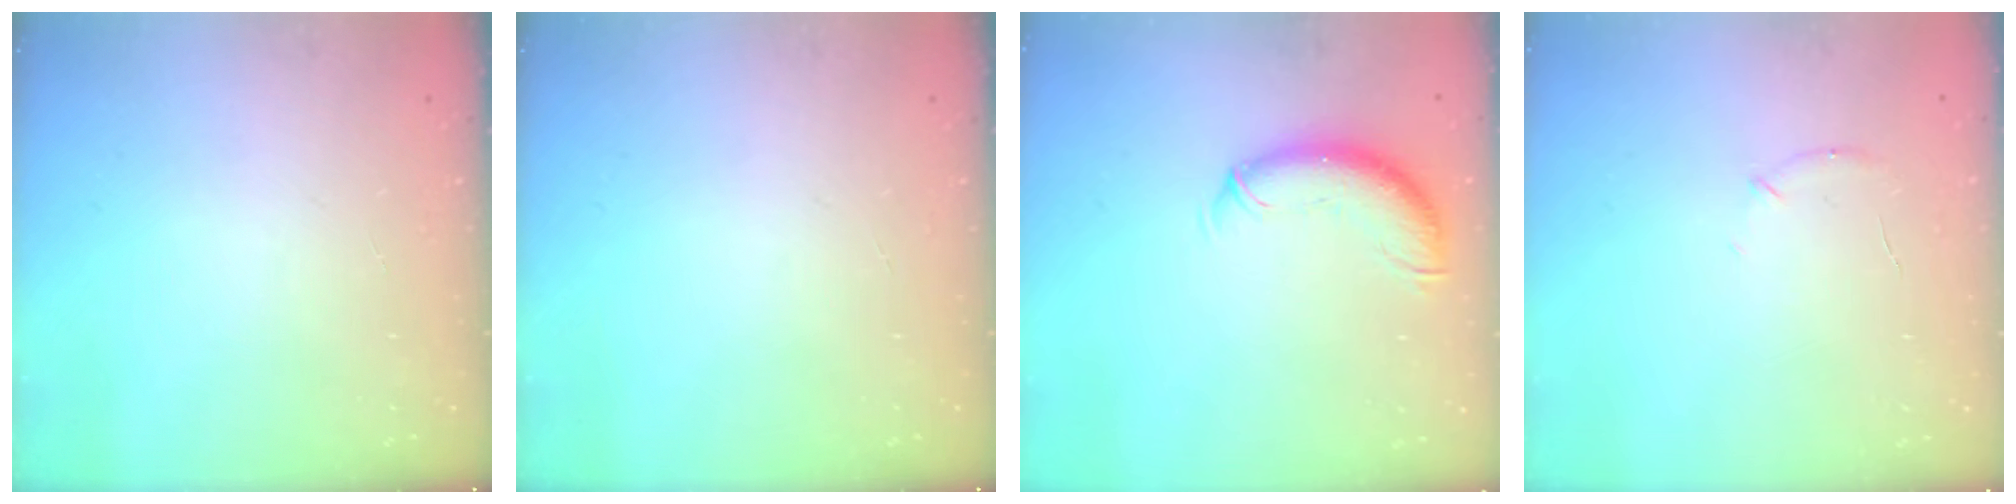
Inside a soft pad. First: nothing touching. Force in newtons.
{"total": 0.0}
{"total": 10.6, "press": 10.4, "slide": 2.1}
{"total": 6.6, "press": 6.4, "slide": 1.6}